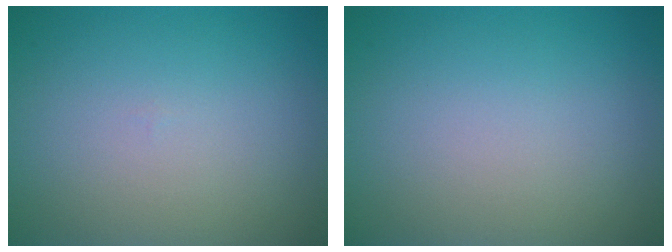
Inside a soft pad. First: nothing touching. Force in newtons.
{"total": 0.0}